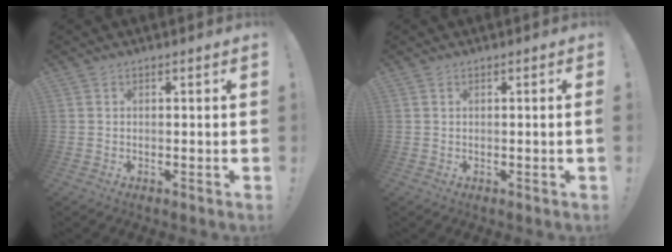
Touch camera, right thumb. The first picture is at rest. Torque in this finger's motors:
{"motor_torque": [-0.17, 0.03, 0.04, -0.23, 0.07]}